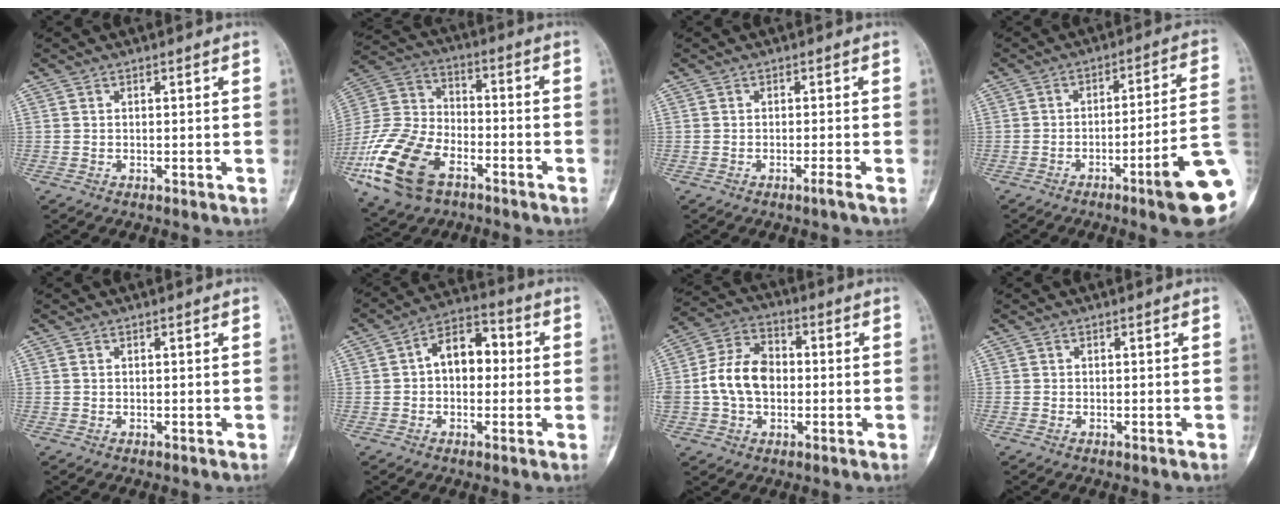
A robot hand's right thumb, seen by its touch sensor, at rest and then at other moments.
{"total": 19.2, "force": [-9.2, 11.3, 12.5], "torque": [-0.255, 0.038, -0.175]}
{"total": 1.3, "force": [-0.8, -0.4, 0.9], "torque": [-0.021, -0.002, -0.017]}
{"total": 14.2, "force": [-5.7, 1.0, 13.0], "torque": [-0.142, 0.031, -0.080]}
{"total": 0.0}
{"total": 9.2, "force": [0.5, 6.2, 6.9], "torque": [-0.079, 0.031, -0.004]}
{"total": 11.2, "force": [-0.7, 8.2, 7.7], "torque": [-0.124, 0.032, -0.019]}
{"total": 0.0}